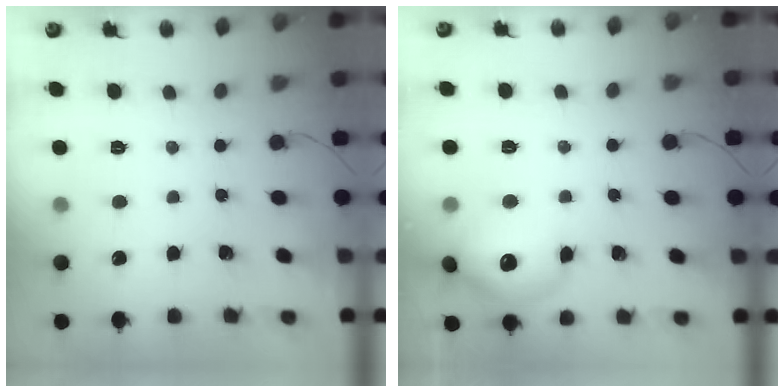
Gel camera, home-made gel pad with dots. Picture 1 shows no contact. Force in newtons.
{"total": 12.8, "press": 12.6, "slide": 2.2}